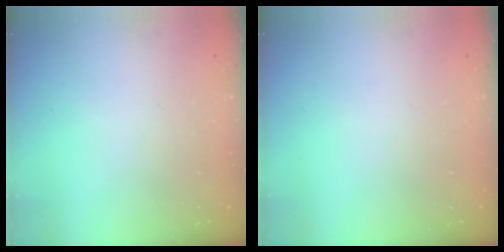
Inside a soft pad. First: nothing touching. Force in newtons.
{"total": 0.0}